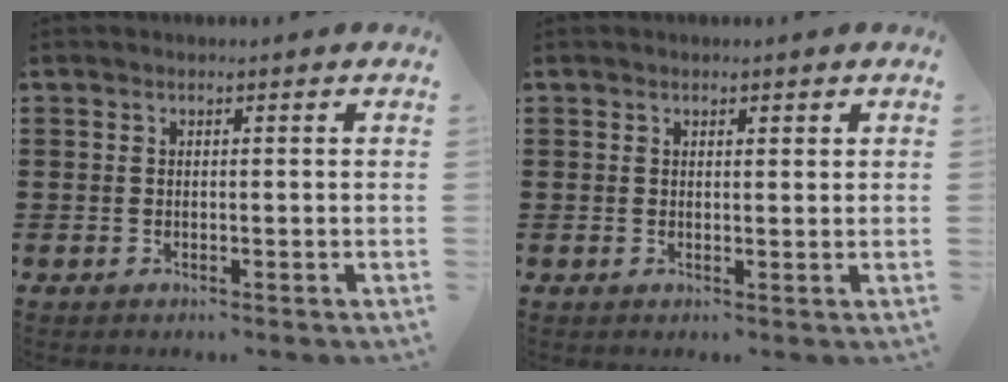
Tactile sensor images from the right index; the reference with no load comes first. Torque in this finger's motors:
{"motor_torque": [-0.18, 0.35, 0.04, -0.01]}